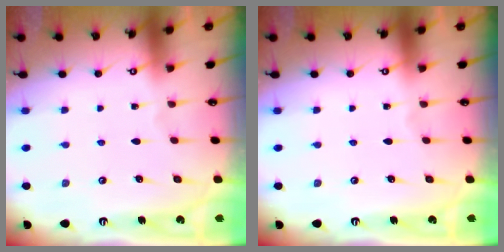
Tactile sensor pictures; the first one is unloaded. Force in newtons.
{"total": 0.0}